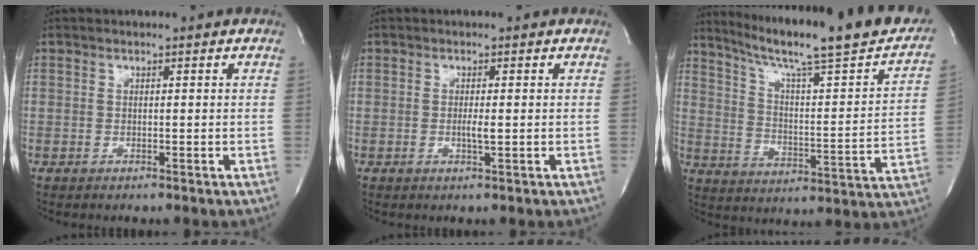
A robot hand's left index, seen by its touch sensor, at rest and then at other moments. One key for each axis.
{"total": 1.3, "fx": -0.1, "fy": 0.1, "fz": 1.3, "tx": -0.028, "ty": -0.002, "tz": -0.002}
{"total": 25.5, "fx": 20.9, "fy": 2.0, "fz": 14.4, "tx": -0.222, "ty": -0.032, "tz": 0.284}